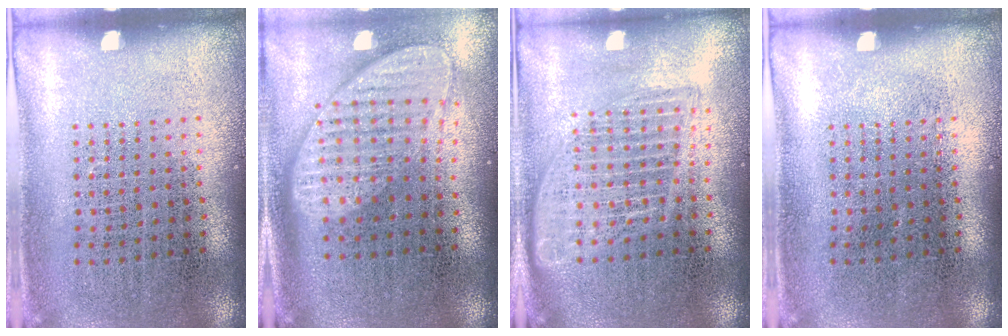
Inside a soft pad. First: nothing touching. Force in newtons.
{"total": 2.0, "press": 1.6, "slide": 1.3}
{"total": 1.6, "press": 1.5, "slide": 0.8}
{"total": 0.0}